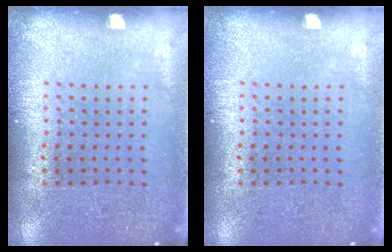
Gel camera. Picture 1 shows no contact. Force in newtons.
{"total": 0.0}